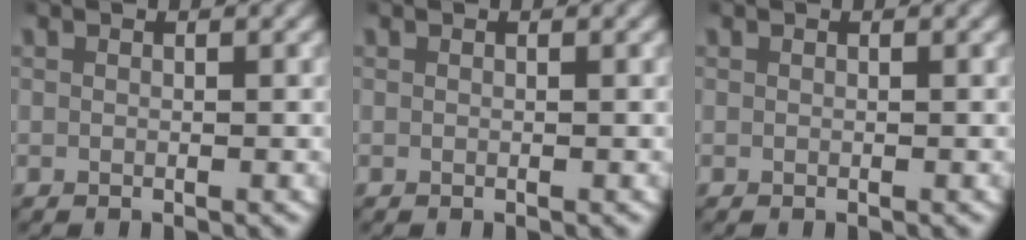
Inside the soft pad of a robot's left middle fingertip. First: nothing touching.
{"total": 0.0}
{"total": 0.0}